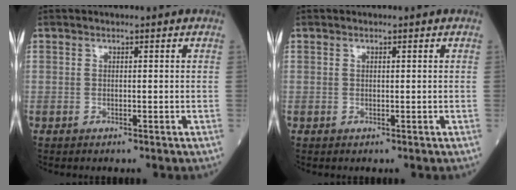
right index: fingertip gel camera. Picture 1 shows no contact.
{"total": 0.0}